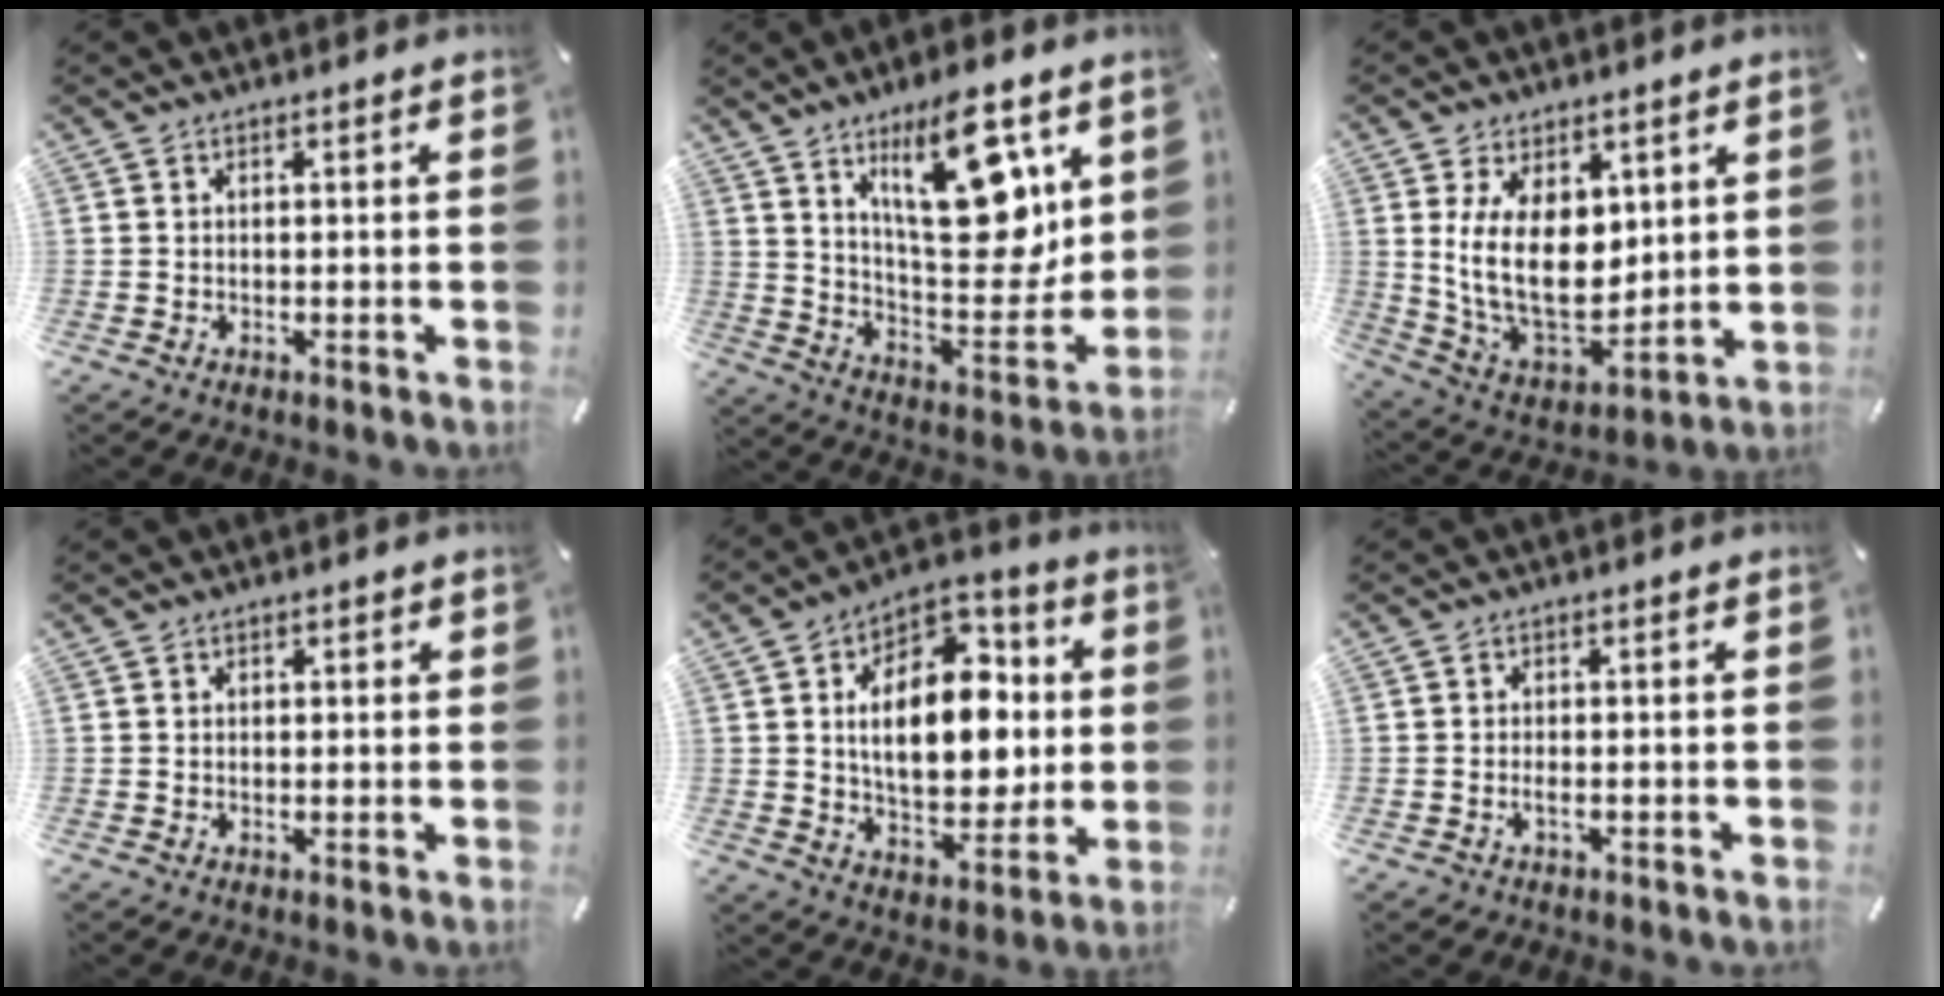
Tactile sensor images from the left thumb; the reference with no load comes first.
{"total": 21.1, "force": [11.1, 8.7, 15.7], "torque": [-0.221, -0.071, 0.175]}
{"total": 15.8, "force": [3.5, 10.5, 11.3], "torque": [-0.227, -0.034, 0.071]}
{"total": 0.7, "force": [0.1, 0.6, 0.2], "torque": [-0.004, 0.004, 0.001]}
{"total": 18.8, "force": [2.6, 12.0, 14.2], "torque": [-0.230, -0.013, 0.041]}
{"total": 1.5, "force": [-0.8, 0.8, 1.0], "torque": [-0.021, 0.003, -0.015]}